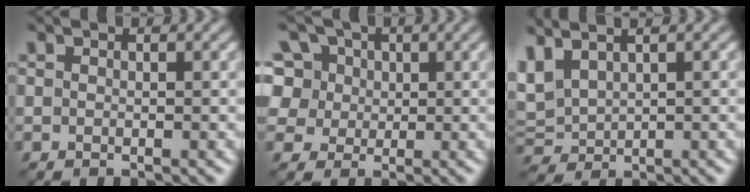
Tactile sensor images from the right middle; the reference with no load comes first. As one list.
[{"total": 10.0, "force": [4.2, 7.9, 4.4], "torque": [-0.109, 0.045, 0.063]}, {"total": 3.4, "force": [1.6, 2.2, 2.1], "torque": [-0.055, 0.013, 0.044]}]